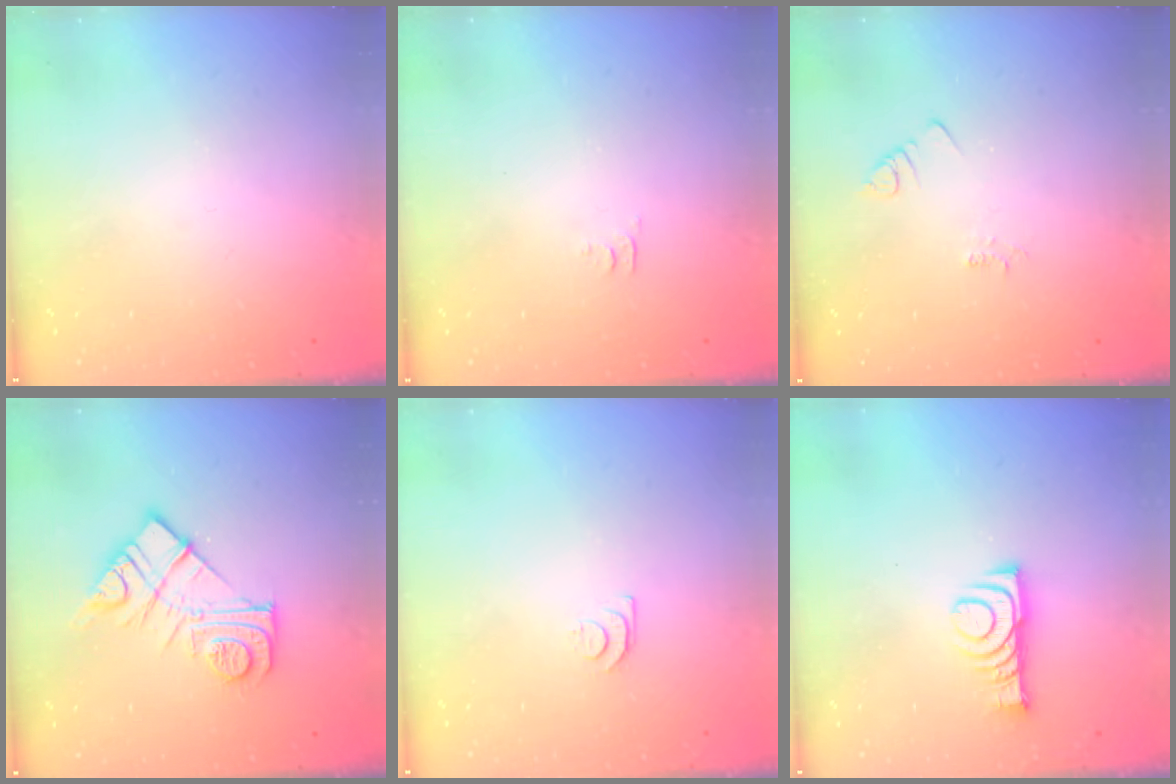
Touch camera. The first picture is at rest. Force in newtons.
{"total": 3.4, "press": 3.4, "slide": 0.5}
{"total": 1.9, "press": 1.9, "slide": 0.3}
{"total": 13.9, "press": 13.8, "slide": 0.9}
{"total": 4.1, "press": 4.1, "slide": 0.5}
{"total": 9.4, "press": 9.4, "slide": 0.9}